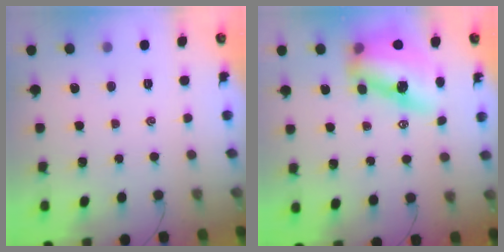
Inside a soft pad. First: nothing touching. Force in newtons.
{"total": 12.8, "press": 12.4, "slide": 3.5}